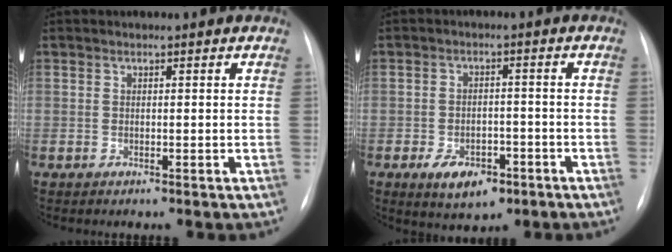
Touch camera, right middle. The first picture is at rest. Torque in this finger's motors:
{"motor_torque": [0.93, -0.73, 0.16, 0.04]}